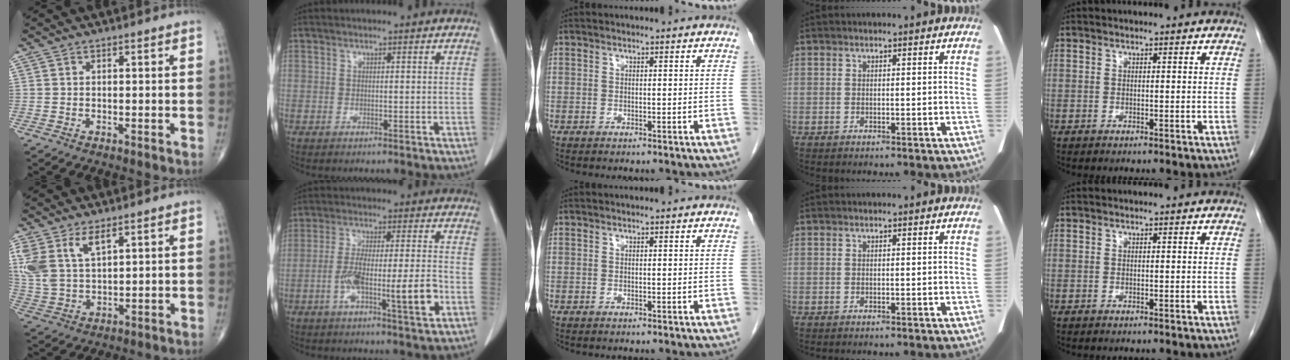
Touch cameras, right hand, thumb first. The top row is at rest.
{"thumb": {"total": 9.5, "force": [4.7, 4.5, 6.8], "torque": [-0.153, -0.009, 0.104]}, "index": {"total": 10.9, "force": [-3.5, 1.1, 10.2], "torque": [-0.178, 0.005, -0.058]}}